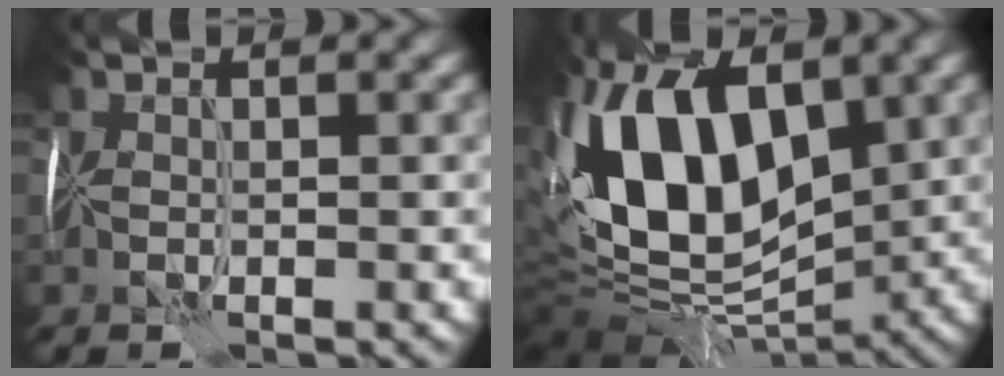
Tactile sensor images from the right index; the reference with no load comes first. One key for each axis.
{"total": 13.1, "fx": 1.7, "fy": 7.5, "fz": 10.5, "tx": -0.211, "ty": 0.015, "tz": 0.015}